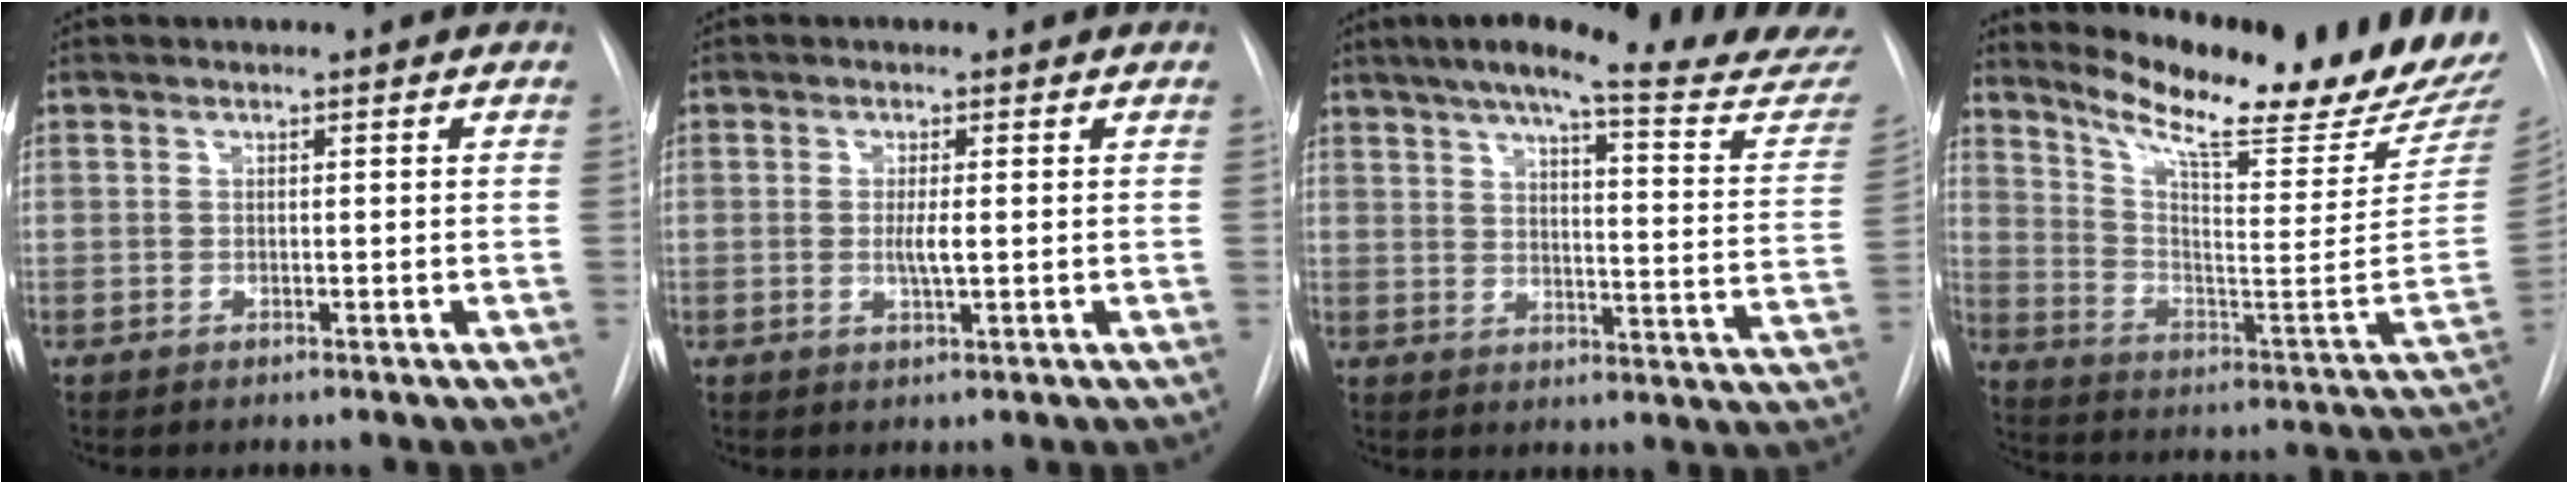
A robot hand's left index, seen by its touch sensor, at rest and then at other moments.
{"total": 2.2, "force": [0.0, 0.2, 2.2], "torque": [-0.046, -0.003, 0.000]}
{"total": 25.2, "force": [22.6, 1.0, 11.2], "torque": [-0.164, -0.073, 0.275]}
{"total": 23.4, "force": [20.9, 0.6, 10.4], "torque": [-0.174, -0.097, 0.295]}